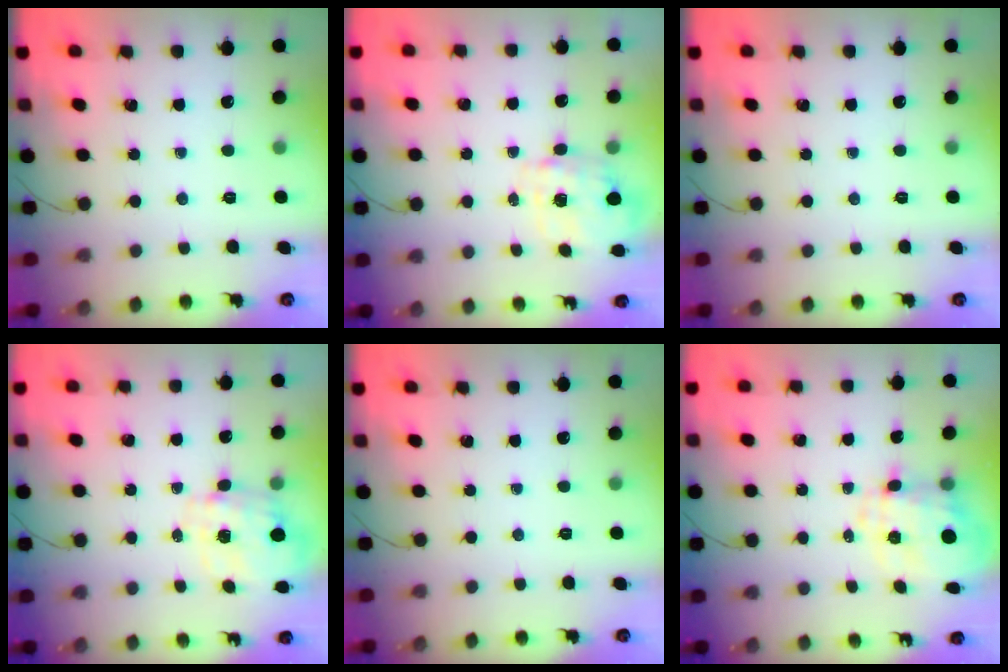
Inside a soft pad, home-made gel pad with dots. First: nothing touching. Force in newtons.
{"total": 3.9, "press": 3.9, "slide": 0.8}
{"total": 0.0}
{"total": 2.6, "press": 2.4, "slide": 1.0}
{"total": 0.0}
{"total": 8.7, "press": 8.5, "slide": 1.7}